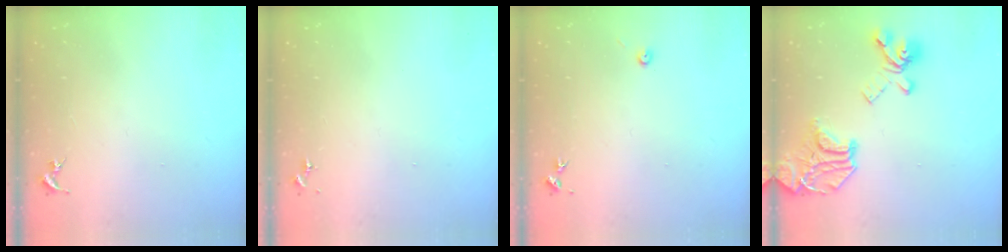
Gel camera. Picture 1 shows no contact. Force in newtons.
{"total": 0.0}
{"total": 3.5, "press": 3.5, "slide": 0.3}
{"total": 21.1, "press": 21.0, "slide": 2.3}